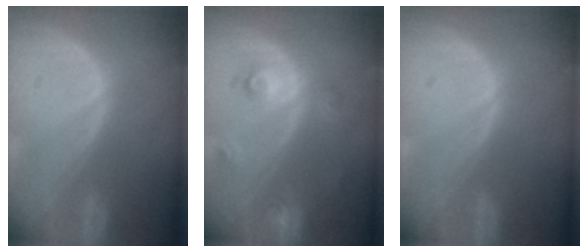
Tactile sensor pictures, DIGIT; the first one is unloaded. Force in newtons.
{"total": 3.4, "press": 3.0, "slide": 1.6}
{"total": 0.0}